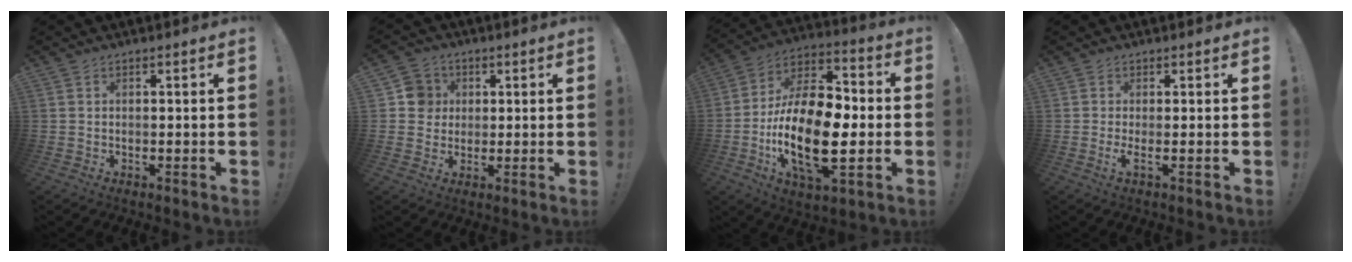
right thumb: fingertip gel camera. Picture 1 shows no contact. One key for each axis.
{"total": 7.4, "fx": 1.4, "fy": 7.1, "fz": 1.5, "tx": -0.014, "ty": -0.003, "tz": 0.029}
{"total": 23.4, "fx": -5.2, "fy": 11.6, "fz": 19.7, "tx": -0.388, "ty": 0.024, "tz": -0.086}
{"total": 2.2, "fx": 0.0, "fy": -0.4, "fz": 2.2, "tx": -0.035, "ty": -0.017, "tz": 0.000}